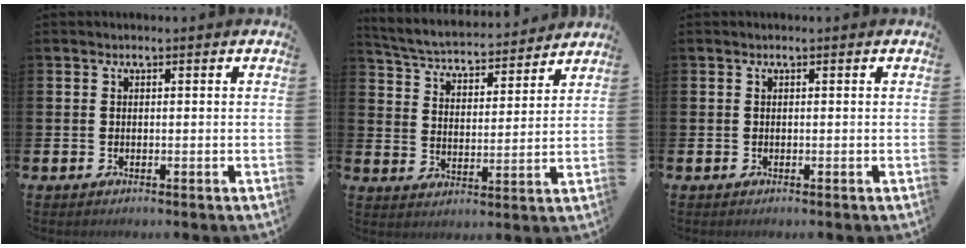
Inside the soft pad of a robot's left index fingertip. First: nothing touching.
{"total": 5.0, "force": [4.8, 0.8, 0.8], "torque": [-0.043, -0.042, 0.078]}
{"total": 0.0}